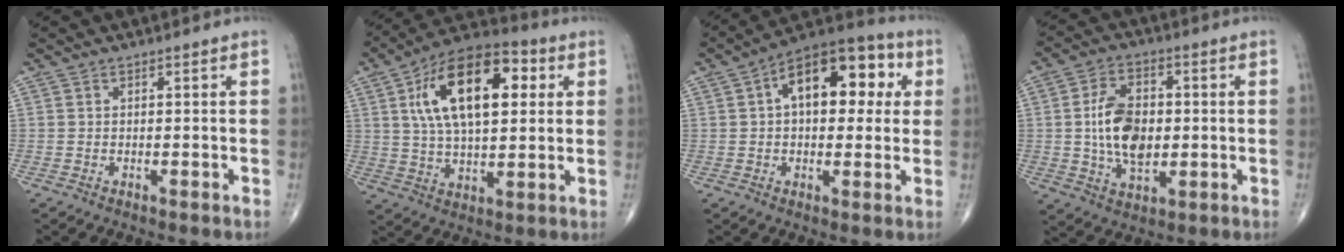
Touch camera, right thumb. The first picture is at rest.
{"total": 20.4, "force": [5.5, 10.2, 16.8], "torque": [-0.262, 0.009, 0.085]}
{"total": 17.1, "force": [4.0, 9.5, 13.7], "torque": [-0.160, 0.029, 0.048]}
{"total": 12.0, "force": [0.1, 7.5, 9.5], "torque": [-0.153, 0.003, 0.005]}